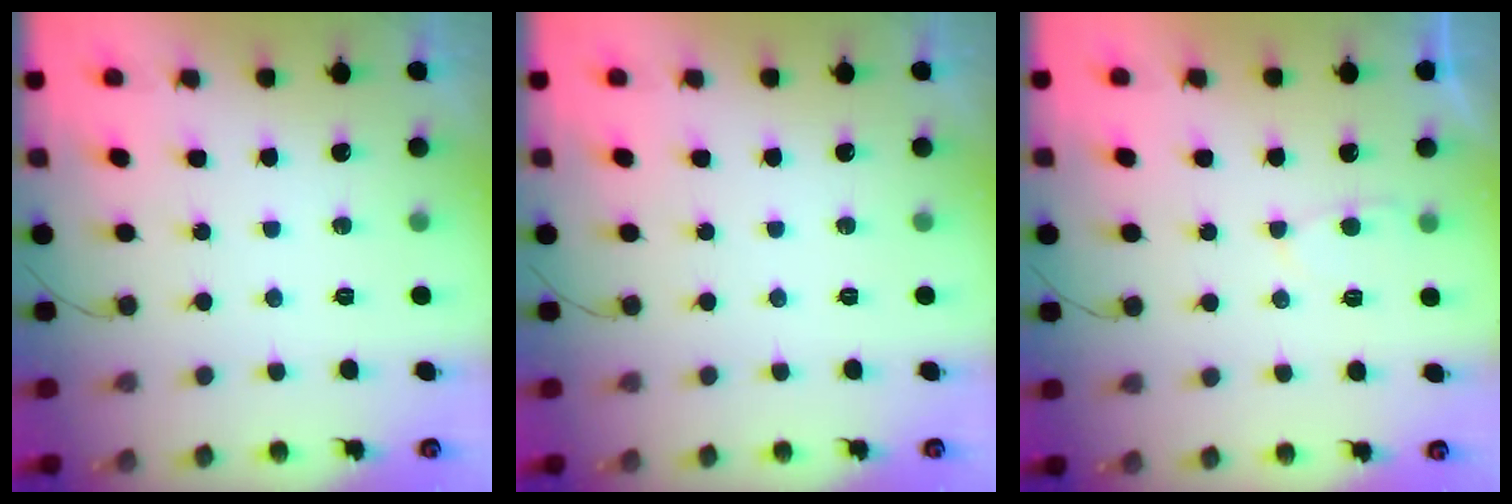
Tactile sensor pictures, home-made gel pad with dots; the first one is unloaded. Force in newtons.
{"total": 0.0}
{"total": 3.0, "press": 2.9, "slide": 0.5}